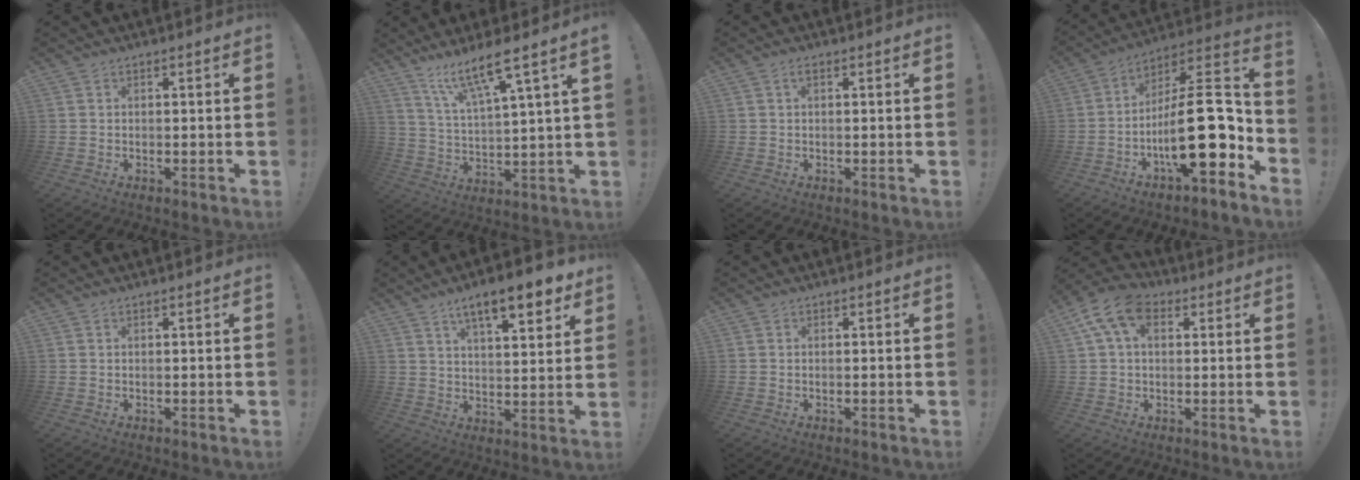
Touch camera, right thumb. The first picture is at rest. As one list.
[{"total": 12.2, "force": [8.9, 0.9, 8.4], "torque": [-0.142, -0.051, 0.142]}, {"total": 1.2, "force": [0.4, 0.5, 1.0], "torque": [-0.015, 0.001, 0.006]}, {"total": 23.7, "force": [-4.8, 8.9, 21.5], "torque": [-0.350, 0.014, -0.073]}, {"total": 0.0}, {"total": 12.4, "force": [7.7, 2.9, 9.3], "torque": [-0.133, -0.041, 0.122]}, {"total": 0.0}, {"total": 11.4, "force": [4.0, 7.3, 7.8], "torque": [-0.134, 0.002, 0.076]}]